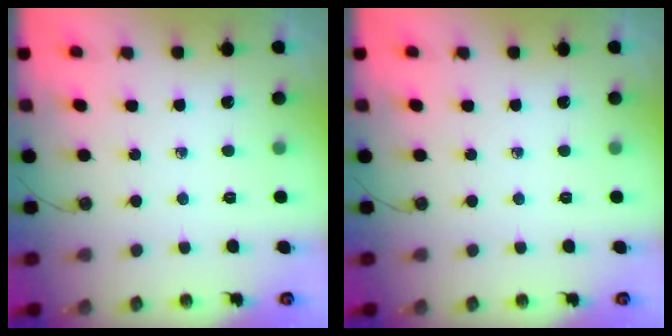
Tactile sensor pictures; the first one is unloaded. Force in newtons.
{"total": 0.0}